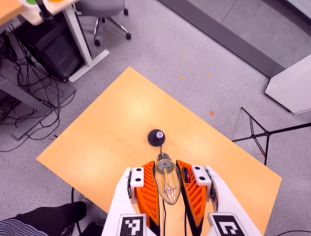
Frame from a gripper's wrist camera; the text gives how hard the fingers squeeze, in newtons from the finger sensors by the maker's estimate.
{"total": 23.0, "left": 24.9, "right": 21.1}